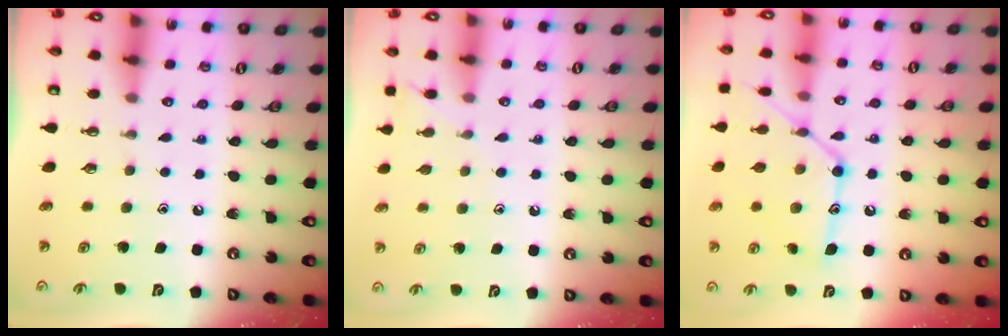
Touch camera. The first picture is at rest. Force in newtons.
{"total": 5.5, "press": 5.5, "slide": 0.6}
{"total": 16.6, "press": 16.6, "slide": 1.1}